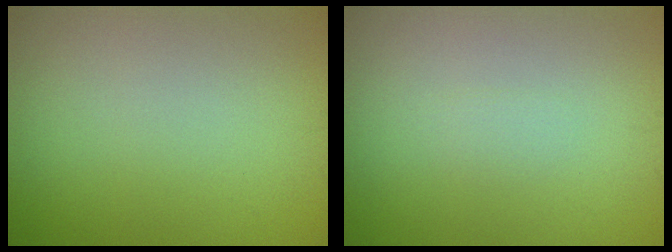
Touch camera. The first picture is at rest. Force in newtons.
{"total": 0.7, "press": 0.7, "slide": 0.1}